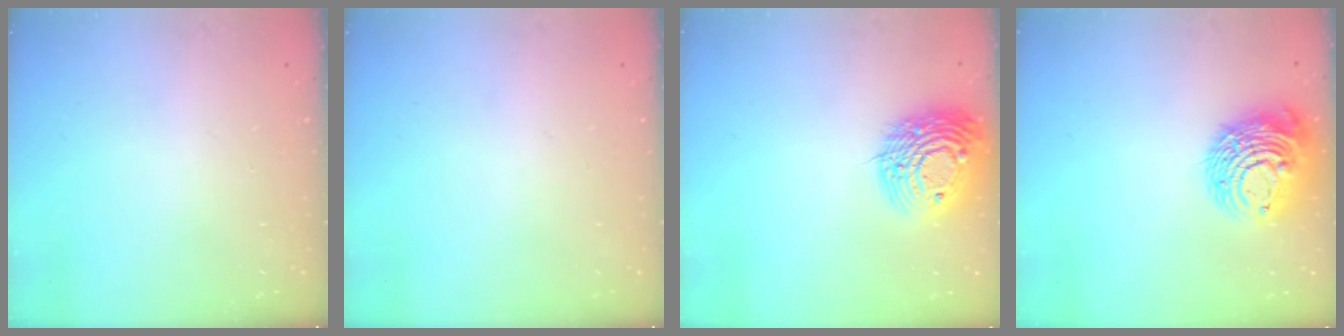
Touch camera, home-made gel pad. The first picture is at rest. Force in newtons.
{"total": 0.0}
{"total": 17.1, "press": 17.0, "slide": 1.6}
{"total": 13.3, "press": 13.2, "slide": 1.6}